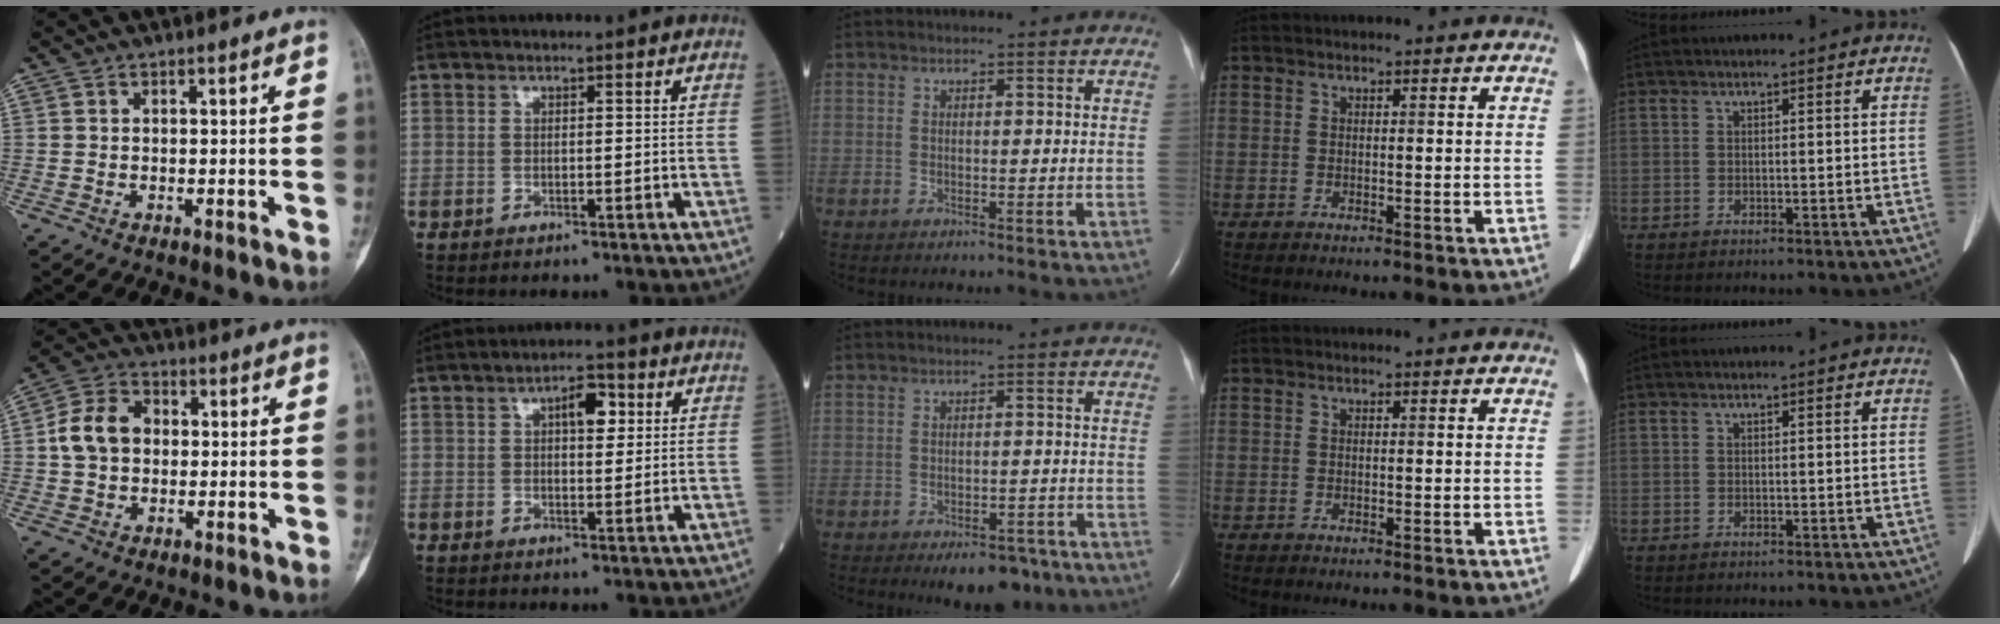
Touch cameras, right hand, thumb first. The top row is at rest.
{"thumb": {"total": 8.7, "force": [0.5, 6.8, 5.5], "torque": [-0.091, 0.022, 0.001]}, "index": {"total": 4.7, "force": [1.6, 2.0, 4.0], "torque": [-0.059, 0.011, 0.021]}, "middle": {"total": 6.4, "force": [-4.6, 3.0, 3.3], "torque": [-0.034, 0.006, -0.059]}}